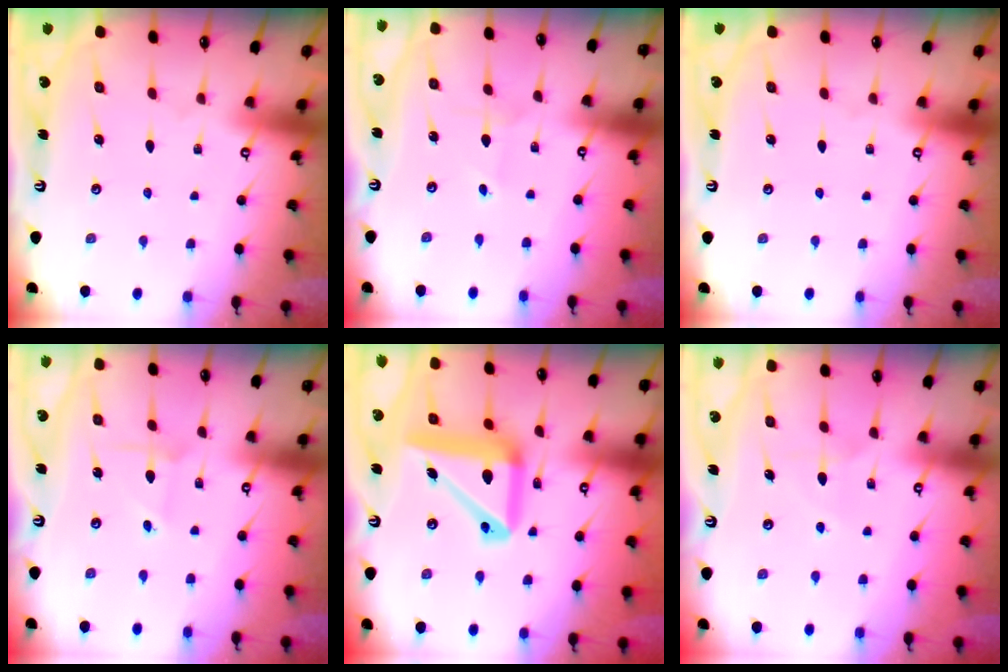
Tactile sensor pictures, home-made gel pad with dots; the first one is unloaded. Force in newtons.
{"total": 0.6, "press": 0.6, "slide": 0.1}
{"total": 0.0}
{"total": 2.4, "press": 2.4, "slide": 0.2}
{"total": 17.3, "press": 17.2, "slide": 1.9}
{"total": 6.1, "press": 6.1, "slide": 0.3}